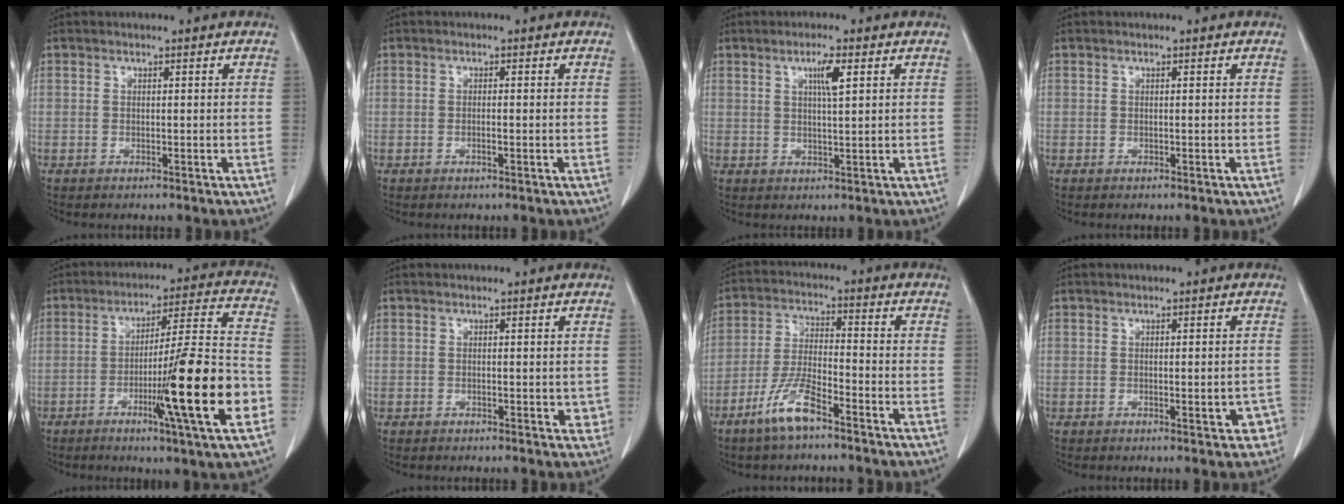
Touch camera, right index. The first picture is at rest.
{"total": 0.8, "force": [-0.3, 0.1, 0.8], "torque": [-0.015, 0.000, -0.005]}
{"total": 3.5, "force": [1.4, 0.2, 3.2], "torque": [-0.055, -0.001, 0.023]}
{"total": 0.0}
{"total": 17.3, "force": [-5.6, -0.7, 16.3], "torque": [-0.255, -0.013, -0.092]}
{"total": 2.0, "force": [-0.2, 1.2, 1.6], "torque": [-0.009, 0.001, -0.004]}
{"total": 7.3, "force": [-4.9, 1.3, 5.2], "torque": [-0.114, -0.007, -0.098]}
{"total": 2.9, "force": [-1.0, 1.0, 2.5], "torque": [-0.018, 0.002, -0.009]}